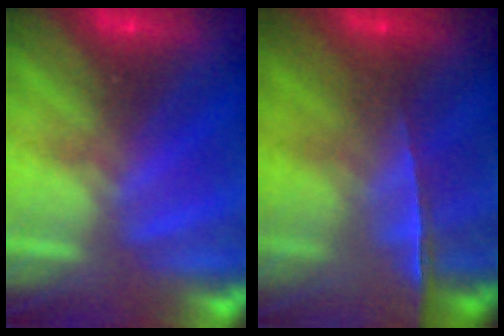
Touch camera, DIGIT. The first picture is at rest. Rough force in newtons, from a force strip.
{"total": 1.7}